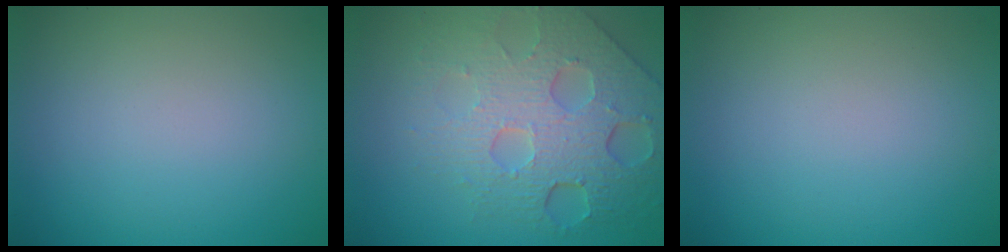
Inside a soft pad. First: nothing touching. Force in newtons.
{"total": 8.3, "press": 5.5, "slide": 6.2}
{"total": 0.0}